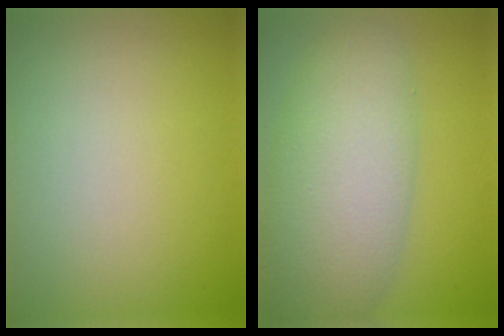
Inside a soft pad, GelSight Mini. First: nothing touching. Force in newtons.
{"total": 8.5, "press": 8.5, "slide": 0.2}